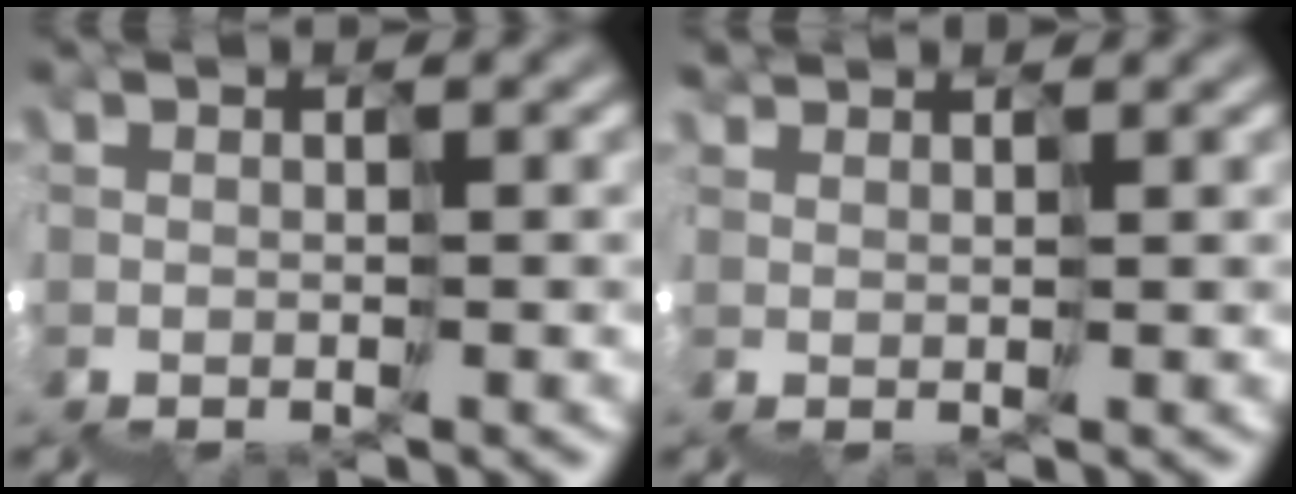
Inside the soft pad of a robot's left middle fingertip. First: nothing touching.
{"total": 1.7, "force": [1.6, -0.1, -0.4], "torque": [0.017, 0.021, 0.026]}